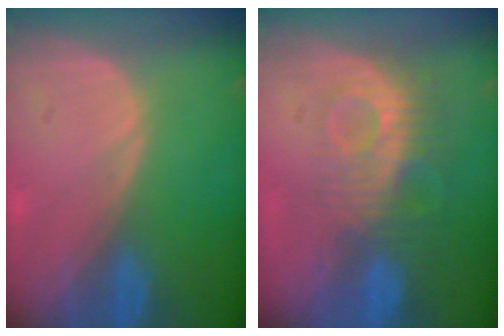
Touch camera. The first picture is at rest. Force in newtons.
{"total": 9.2, "press": 8.1, "slide": 4.3}